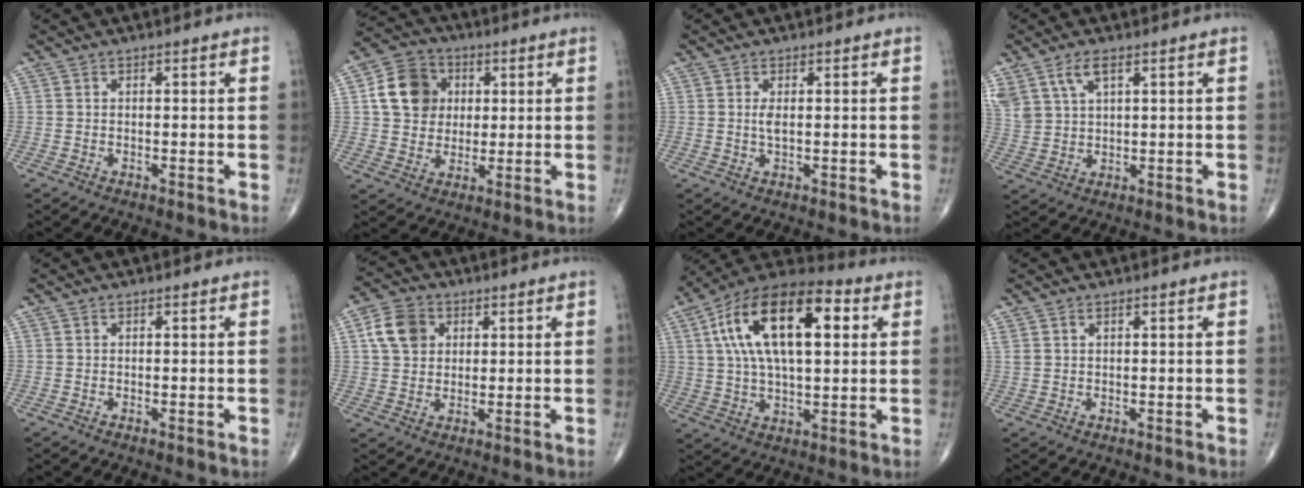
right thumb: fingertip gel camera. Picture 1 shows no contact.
{"total": 11.2, "force": [2.3, 9.5, 5.7], "torque": [-0.077, 0.002, 0.033]}
{"total": 1.8, "force": [0.2, 0.6, 1.6], "torque": [-0.038, -0.002, 0.008]}
{"total": 8.0, "force": [4.4, 4.0, 5.3], "torque": [-0.122, -0.006, 0.097]}
{"total": 0.0}
{"total": 7.6, "force": [2.3, 5.9, 4.1], "torque": [-0.062, 0.002, 0.040]}
{"total": 22.0, "force": [5.8, 10.3, 18.6], "torque": [-0.318, 0.017, 0.088]}
{"total": 1.2, "force": [0.8, 0.4, 0.8], "torque": [-0.022, 0.011, 0.022]}